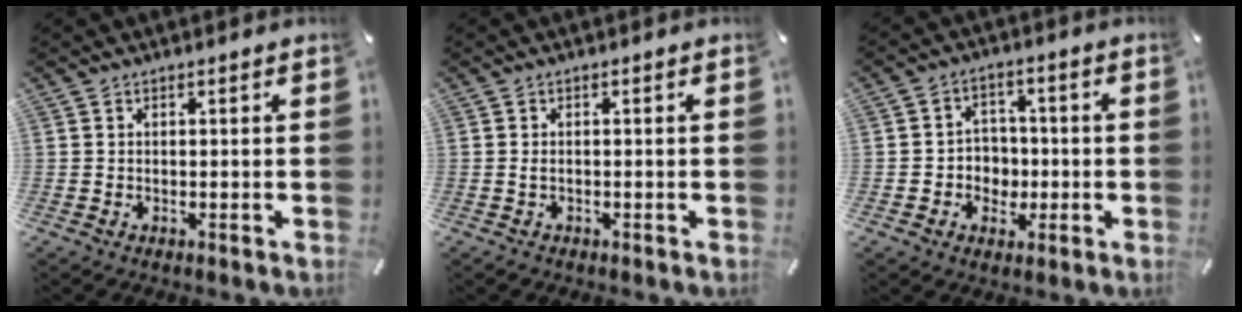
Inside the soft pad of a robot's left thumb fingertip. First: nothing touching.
{"total": 1.1, "force": [-0.4, 0.6, 0.8], "torque": [-0.018, 0.000, -0.007]}
{"total": 5.9, "force": [-1.4, 5.5, 1.4], "torque": [-0.028, 0.017, -0.025]}